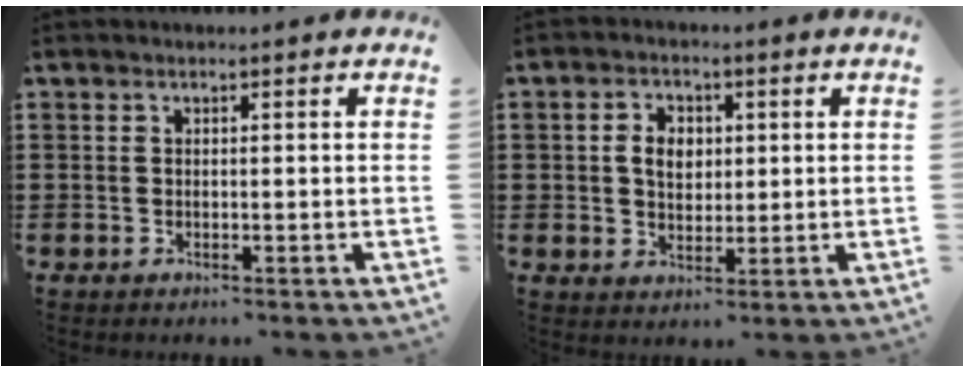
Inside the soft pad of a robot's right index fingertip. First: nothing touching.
{"total": 4.4, "force": [0.6, 3.3, 2.8], "torque": [-0.057, 0.011, 0.005]}